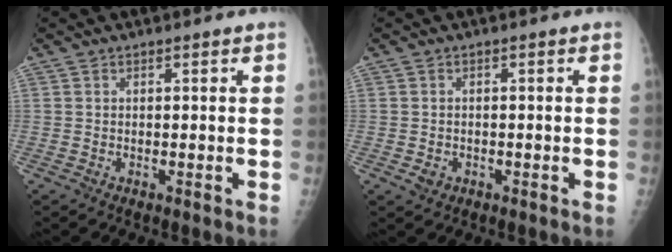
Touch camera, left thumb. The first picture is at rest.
{"total": 1.9, "force": [-0.7, 1.6, 0.8], "torque": [-0.005, 0.003, -0.007]}